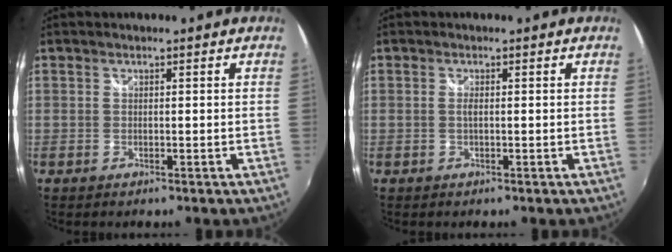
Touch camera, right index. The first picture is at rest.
{"total": 0.8, "force": [0.0, 0.0, 0.8], "torque": [-0.016, 0.000, -0.002]}